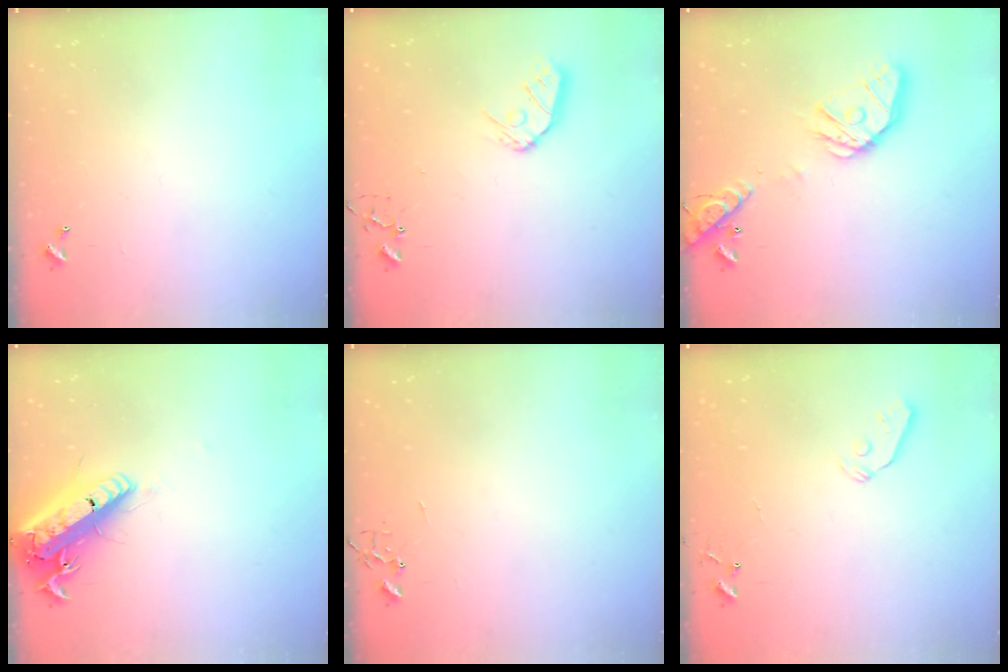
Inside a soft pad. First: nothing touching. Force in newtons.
{"total": 9.1, "press": 9.1, "slide": 0.9}
{"total": 17.6, "press": 17.3, "slide": 2.8}
{"total": 19.5, "press": 19.2, "slide": 3.6}
{"total": 0.0}
{"total": 5.2, "press": 5.2, "slide": 0.6}